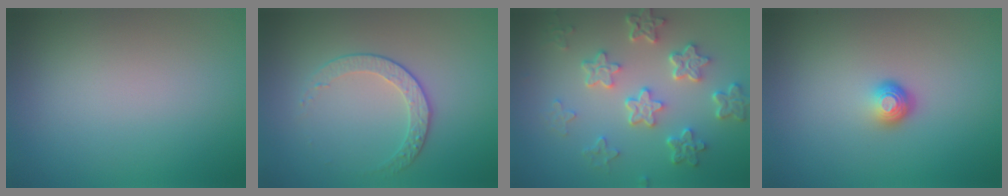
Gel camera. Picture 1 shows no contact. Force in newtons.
{"total": 2.2, "press": 1.7, "slide": 1.4}
{"total": 5.4, "press": 4.1, "slide": 3.5}
{"total": 1.8, "press": 1.1, "slide": 1.5}